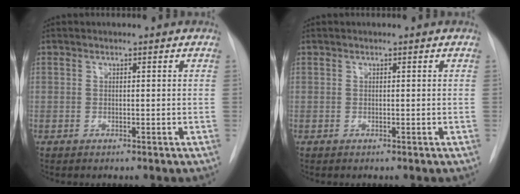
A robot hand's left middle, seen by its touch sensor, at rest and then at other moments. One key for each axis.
{"total": 0.0}